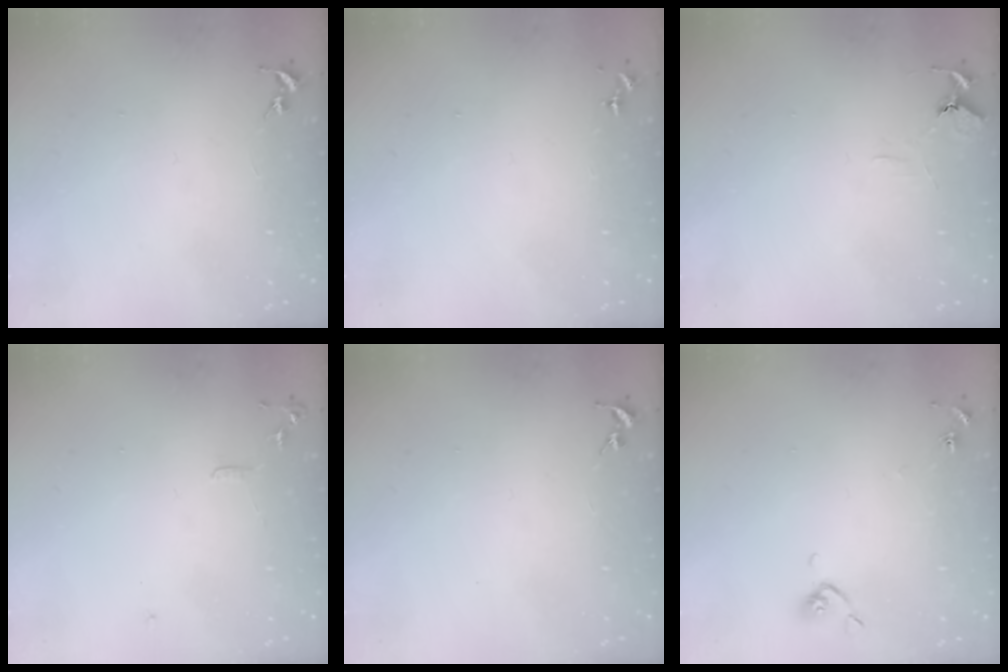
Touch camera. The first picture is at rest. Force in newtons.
{"total": 0.0}
{"total": 5.8, "press": 5.8, "slide": 0.6}
{"total": 6.0, "press": 6.0, "slide": 0.7}
{"total": 0.0}
{"total": 5.9, "press": 5.8, "slide": 0.8}